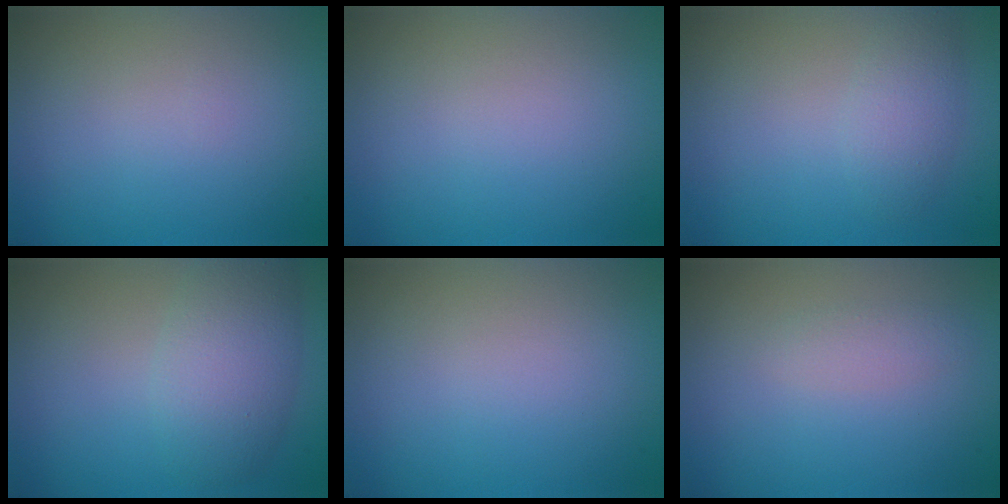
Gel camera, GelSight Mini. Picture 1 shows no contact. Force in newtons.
{"total": 0.0}
{"total": 2.2, "press": 2.2, "slide": 0.2}
{"total": 4.5, "press": 4.5, "slide": 0.1}
{"total": 0.0}
{"total": 1.1, "press": 1.1, "slide": 0.0}